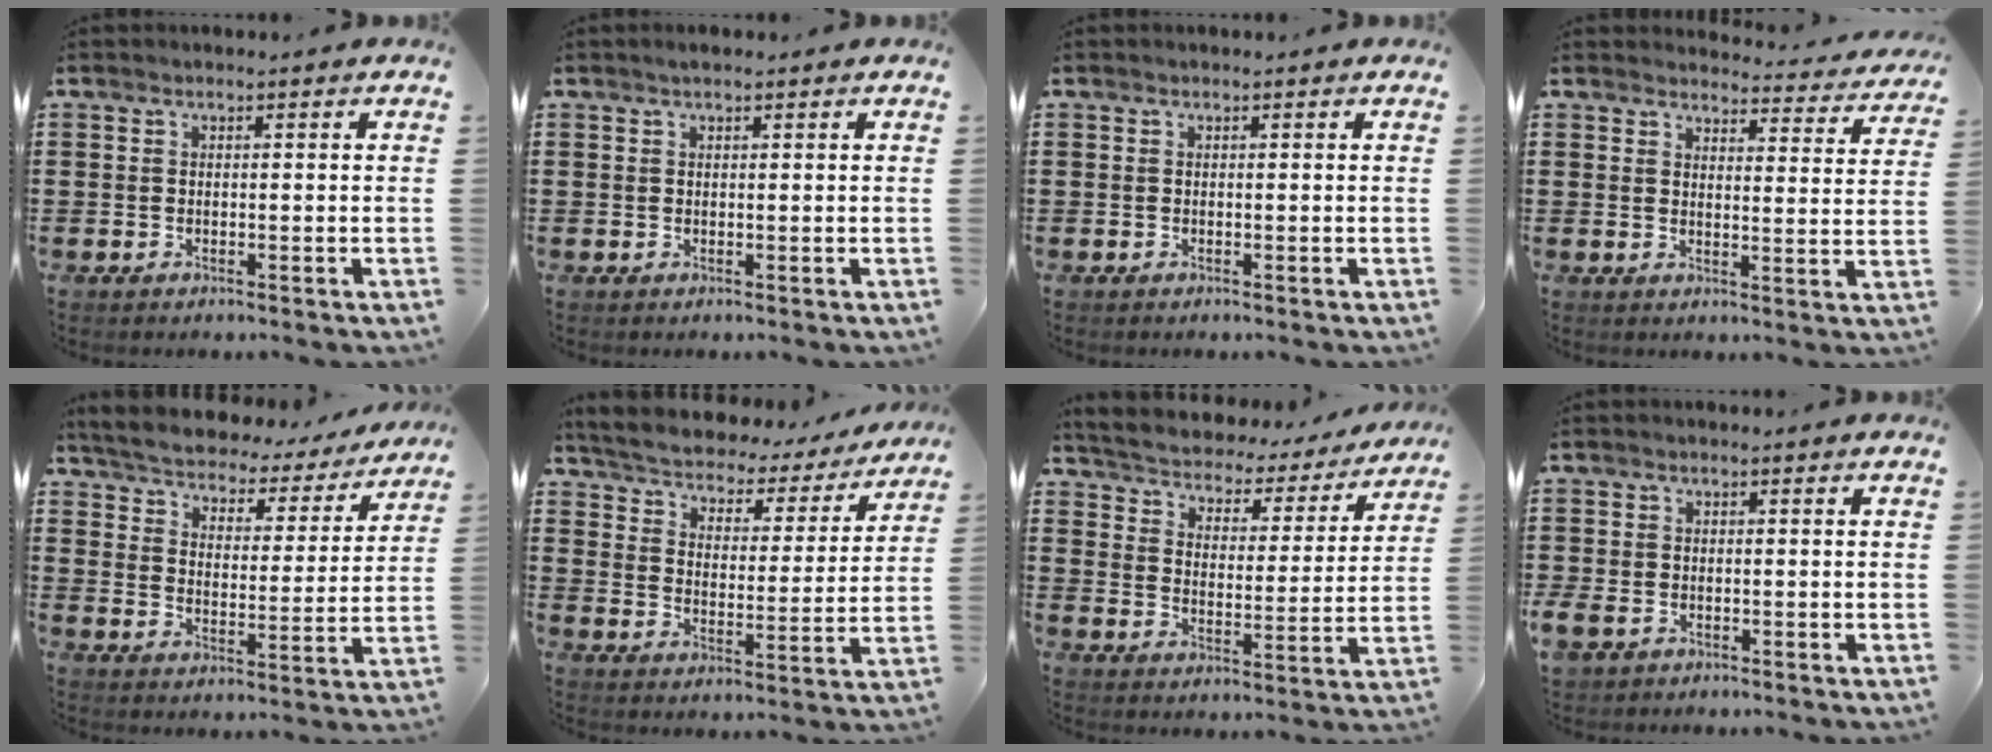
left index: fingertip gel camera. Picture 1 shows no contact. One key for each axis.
{"total": 0.8, "fx": 0.5, "fy": 0.2, "fz": 0.6, "tx": -0.011, "ty": 0.002, "tz": 0.008}
{"total": 0.0}
{"total": 3.5, "fx": 3.5, "fy": 0.3, "fz": 0.5, "tx": -0.010, "ty": -0.028, "tz": 0.057}
{"total": 3.8, "fx": 3.7, "fy": 0.3, "fz": 0.4, "tx": -0.032, "ty": -0.032, "tz": 0.055}
{"total": 3.1, "fx": 3.0, "fy": 0.7, "fz": 0.3, "tx": -0.029, "ty": -0.028, "tz": 0.041}
{"total": 2.9, "fx": 2.9, "fy": 0.6, "fz": 0.0, "tx": -0.023, "ty": -0.029, "tz": 0.038}
{"total": 1.8, "fx": -1.1, "fy": 1.3, "fz": 0.7, "tx": -0.032, "ty": -0.002, "tz": -0.028}